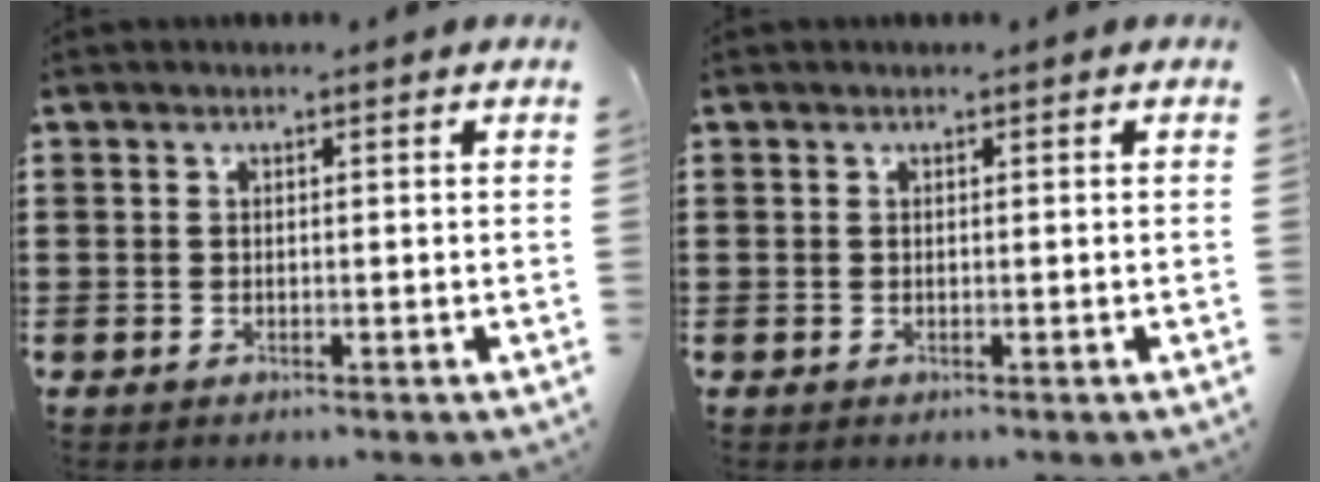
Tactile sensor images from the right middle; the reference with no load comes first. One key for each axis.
{"total": 0.0}